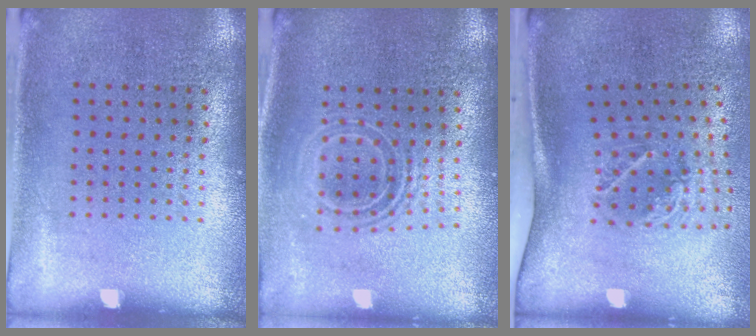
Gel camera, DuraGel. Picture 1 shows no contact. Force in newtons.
{"total": 1.6, "press": 1.2, "slide": 1.0}
{"total": 2.0, "press": 1.3, "slide": 1.6}